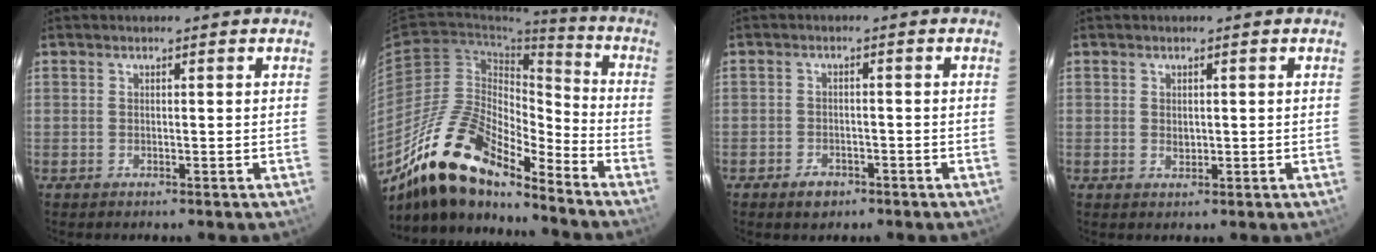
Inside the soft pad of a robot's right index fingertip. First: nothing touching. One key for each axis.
{"total": 19.4, "fx": -15.5, "fy": 5.6, "fz": 10.4, "tx": -0.188, "ty": -0.007, "tz": -0.292}
{"total": 3.8, "fx": -2.5, "fy": 2.5, "fz": 1.3, "tx": -0.032, "ty": 0.008, "tz": -0.037}
{"total": 1.5, "fx": 0.0, "fy": 1.2, "fz": 0.9, "tx": -0.012, "ty": 0.000, "tz": 0.003}